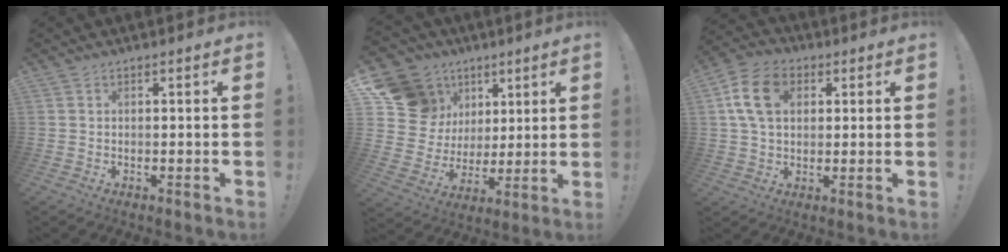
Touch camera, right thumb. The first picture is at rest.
{"total": 16.9, "force": [7.8, 13.8, 5.7], "torque": [-0.104, -0.028, 0.181]}
{"total": 12.5, "force": [3.5, 8.8, 8.1], "torque": [-0.156, 0.013, 0.070]}